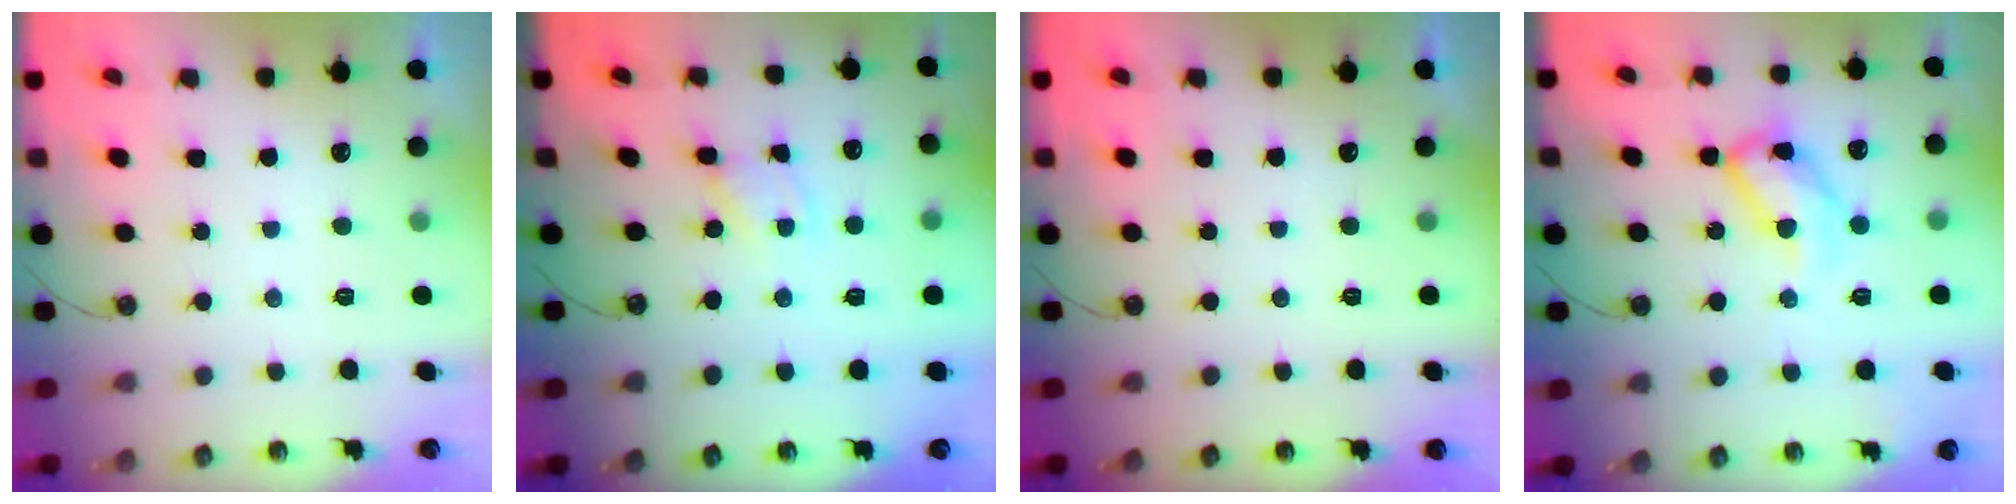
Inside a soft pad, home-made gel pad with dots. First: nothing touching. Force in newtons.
{"total": 1.4, "press": 1.4, "slide": 0.1}
{"total": 0.0}
{"total": 13.8, "press": 13.8, "slide": 0.7}